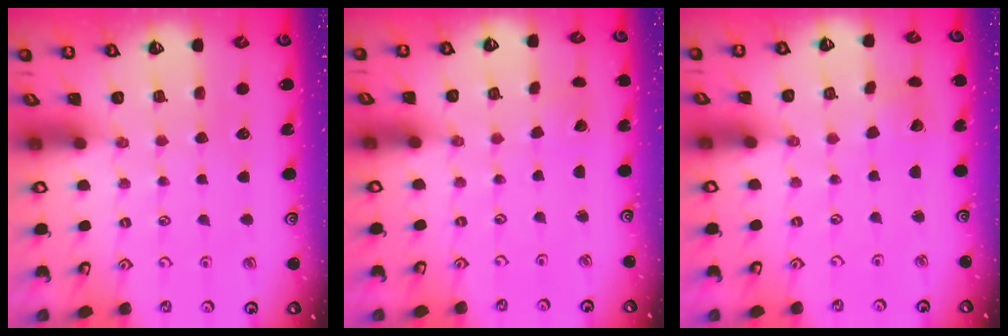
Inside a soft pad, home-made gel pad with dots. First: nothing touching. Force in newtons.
{"total": 1.3, "press": 1.3, "slide": 0.0}
{"total": 2.6, "press": 2.6, "slide": 0.3}